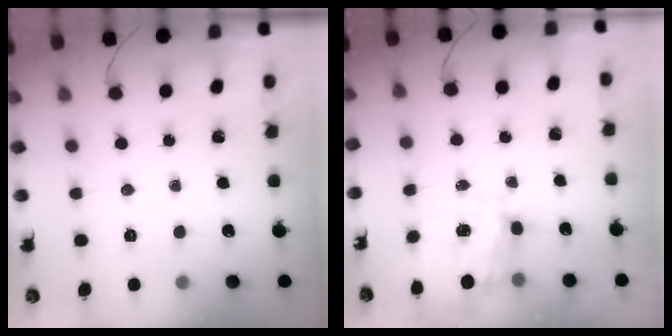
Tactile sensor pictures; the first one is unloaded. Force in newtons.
{"total": 3.4, "press": 3.3, "slide": 1.0}